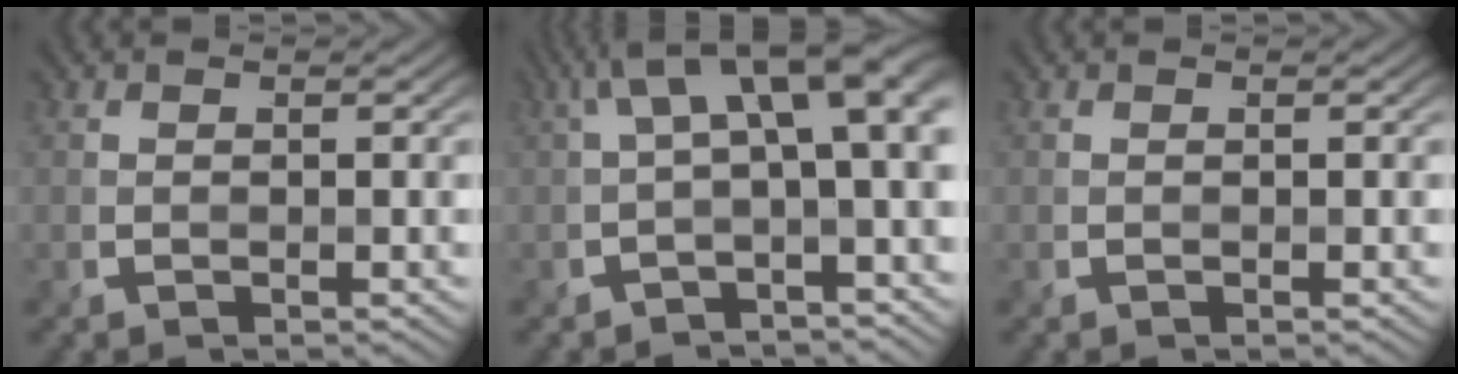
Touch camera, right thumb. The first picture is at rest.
{"total": 9.3, "force": [1.5, 3.2, 8.6], "torque": [-0.137, 0.018, 0.025]}
{"total": 0.0}